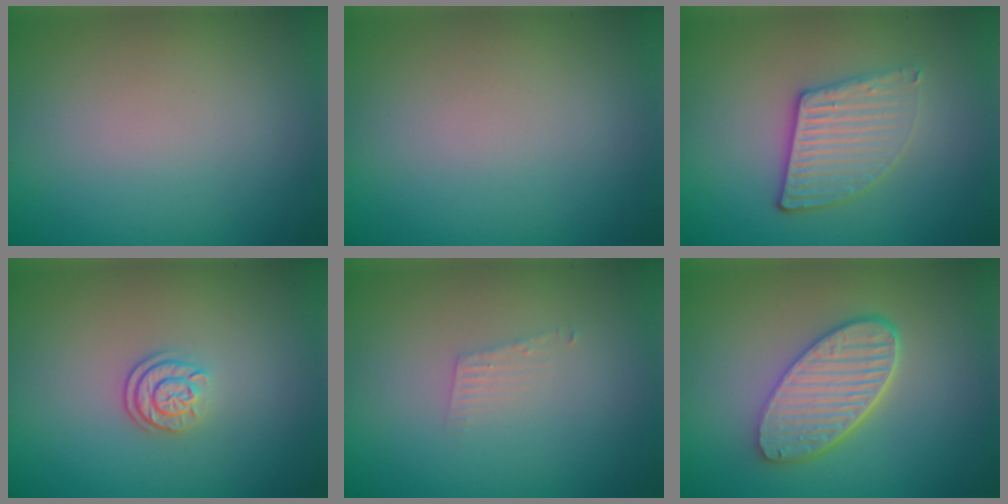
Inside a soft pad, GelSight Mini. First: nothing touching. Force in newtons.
{"total": 0.0}
{"total": 3.8, "press": 3.2, "slide": 1.9}
{"total": 2.1, "press": 1.7, "slide": 1.3}
{"total": 0.9, "press": 0.9, "slide": 0.1}
{"total": 5.7, "press": 4.4, "slide": 3.6}